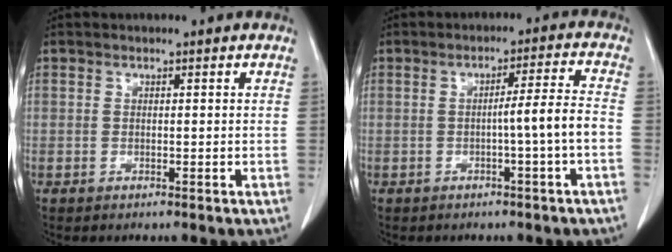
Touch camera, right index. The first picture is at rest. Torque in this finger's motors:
{"motor_torque": [0.98, -0.47, 0.50, 0.11]}